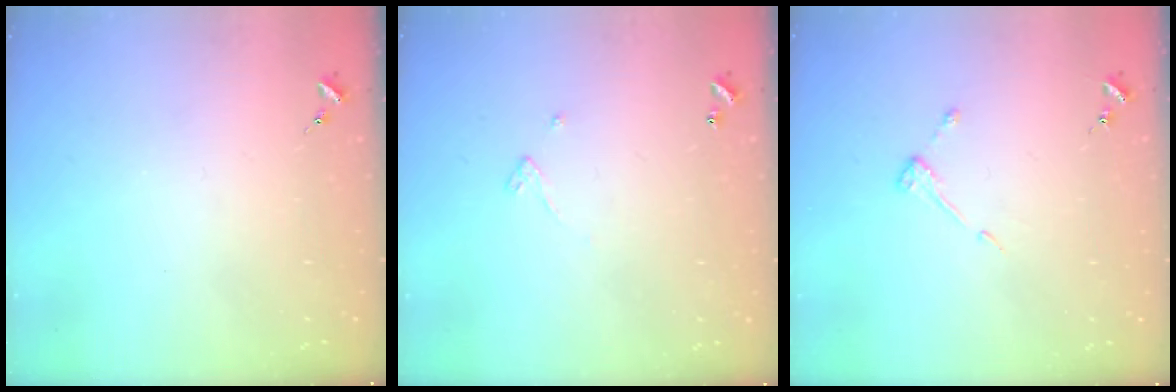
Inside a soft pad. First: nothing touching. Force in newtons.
{"total": 2.4, "press": 2.4, "slide": 0.2}
{"total": 4.7, "press": 4.7, "slide": 0.6}